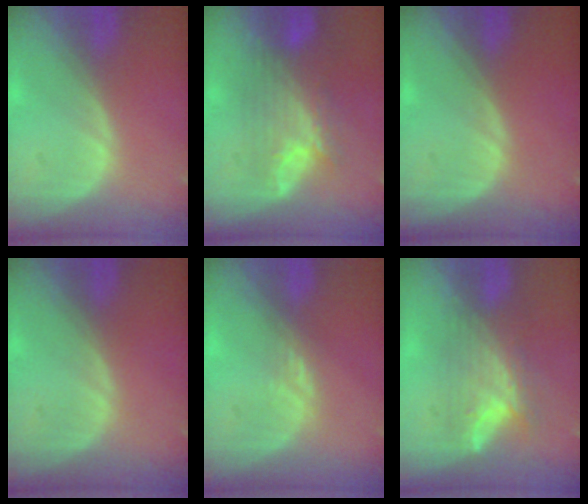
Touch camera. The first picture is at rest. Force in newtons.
{"total": 8.2, "press": 7.6, "slide": 3.1}
{"total": 0.0}
{"total": 0.0}
{"total": 2.0, "press": 1.5, "slide": 1.3}
{"total": 8.2, "press": 6.8, "slide": 4.7}